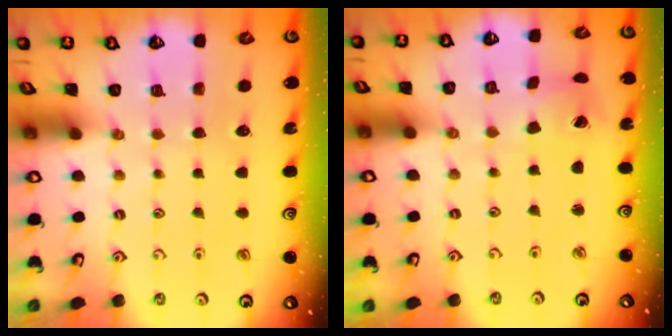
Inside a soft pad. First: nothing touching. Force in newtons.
{"total": 2.0, "press": 2.0, "slide": 0.3}